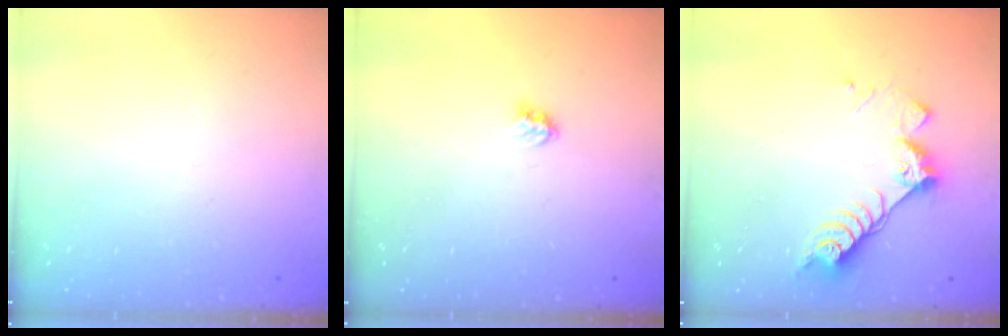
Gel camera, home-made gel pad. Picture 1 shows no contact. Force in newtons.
{"total": 2.8, "press": 2.8, "slide": 0.5}
{"total": 8.3, "press": 8.2, "slide": 0.7}